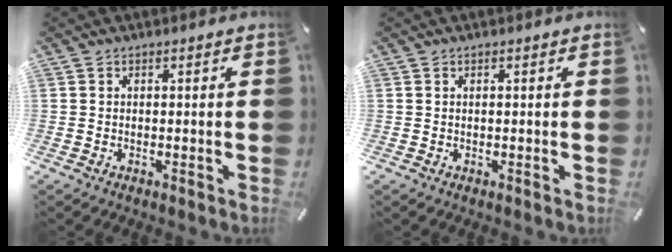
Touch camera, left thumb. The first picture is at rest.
{"total": 0.0}